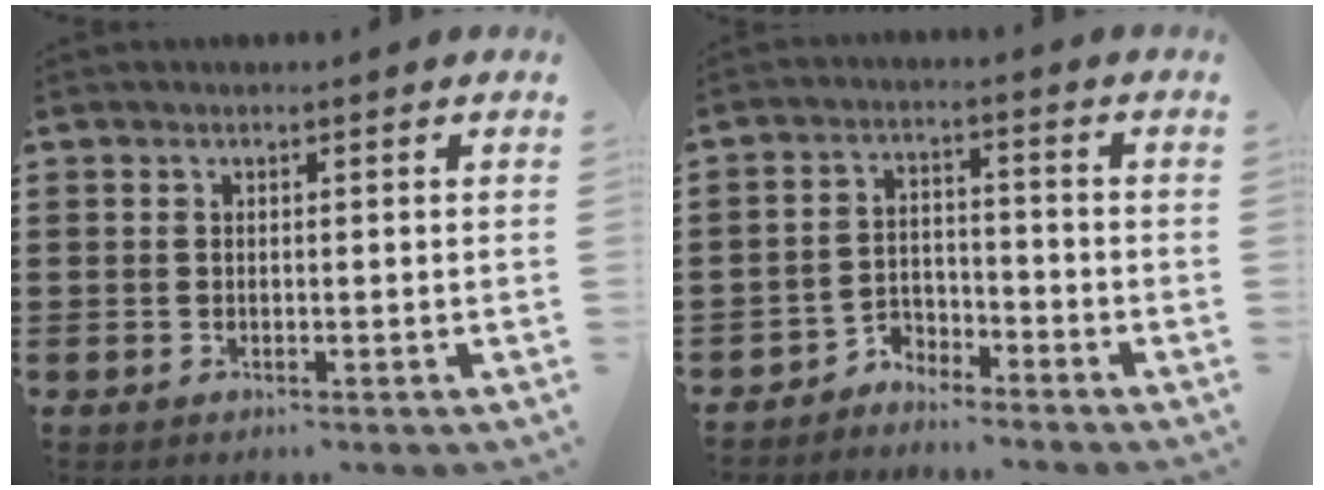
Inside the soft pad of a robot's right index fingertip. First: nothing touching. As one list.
[{"total": 3.7, "force": [-3.6, 0.8, -0.1], "torque": [-0.007, 0.003, -0.078]}]